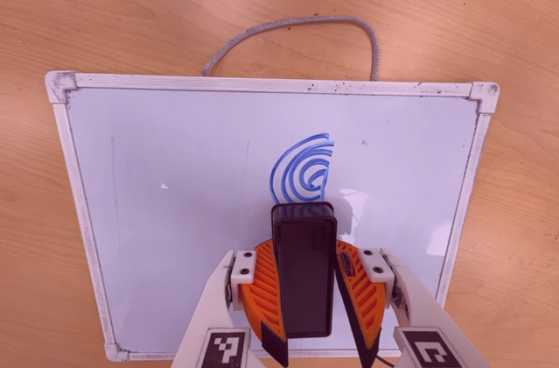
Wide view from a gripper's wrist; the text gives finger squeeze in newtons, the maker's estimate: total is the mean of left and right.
{"total": 9.0, "left": 9.3, "right": 8.7}